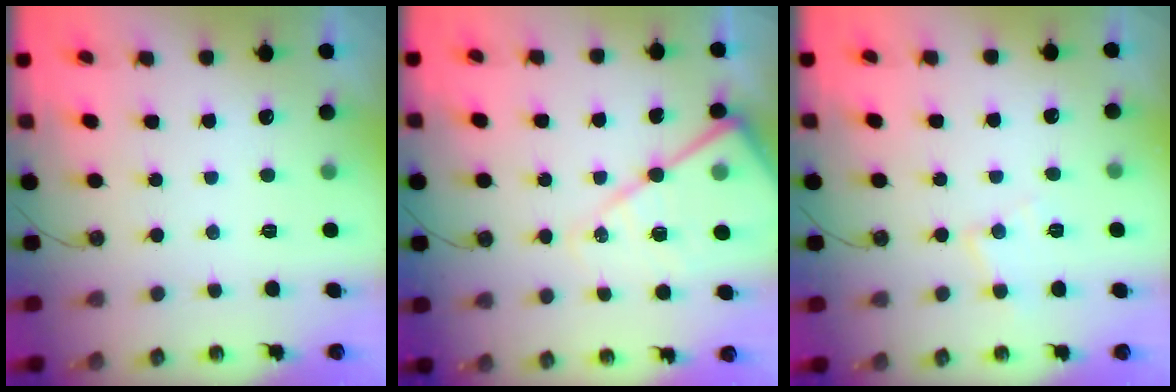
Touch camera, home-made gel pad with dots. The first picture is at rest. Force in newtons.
{"total": 16.4, "press": 16.4, "slide": 1.4}
{"total": 6.4, "press": 6.4, "slide": 0.3}